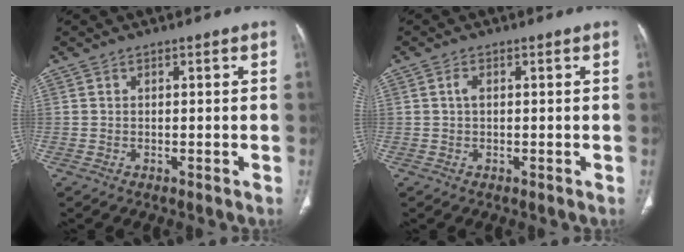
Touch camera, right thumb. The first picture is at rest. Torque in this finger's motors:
{"motor_torque": [0.26, 0.14, 0.61, 0.19, 0.05]}